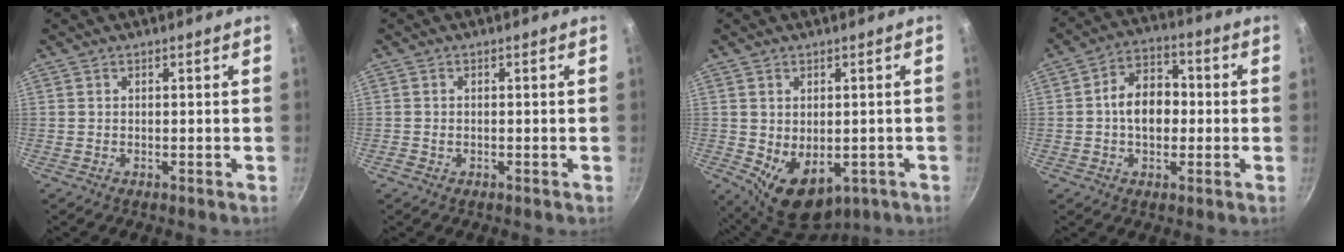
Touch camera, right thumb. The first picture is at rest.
{"total": 0.7, "force": [-0.2, 0.6, 0.4], "torque": [-0.008, 0.001, -0.005]}
{"total": 9.5, "force": [-1.8, 6.5, 6.7], "torque": [-0.083, -0.013, -0.003]}
{"total": 9.9, "force": [-0.4, 7.1, 6.8], "torque": [-0.070, 0.025, -0.017]}